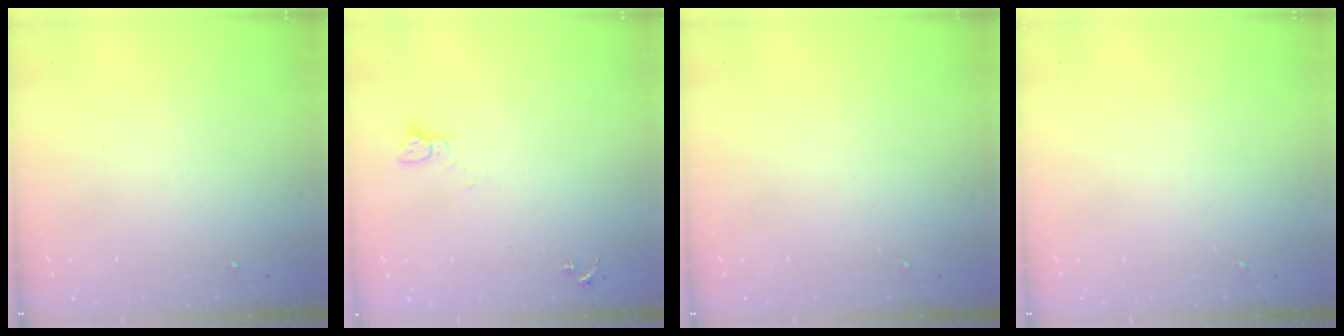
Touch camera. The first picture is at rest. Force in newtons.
{"total": 2.2, "press": 2.2, "slide": 0.2}
{"total": 0.0}
{"total": 0.0}